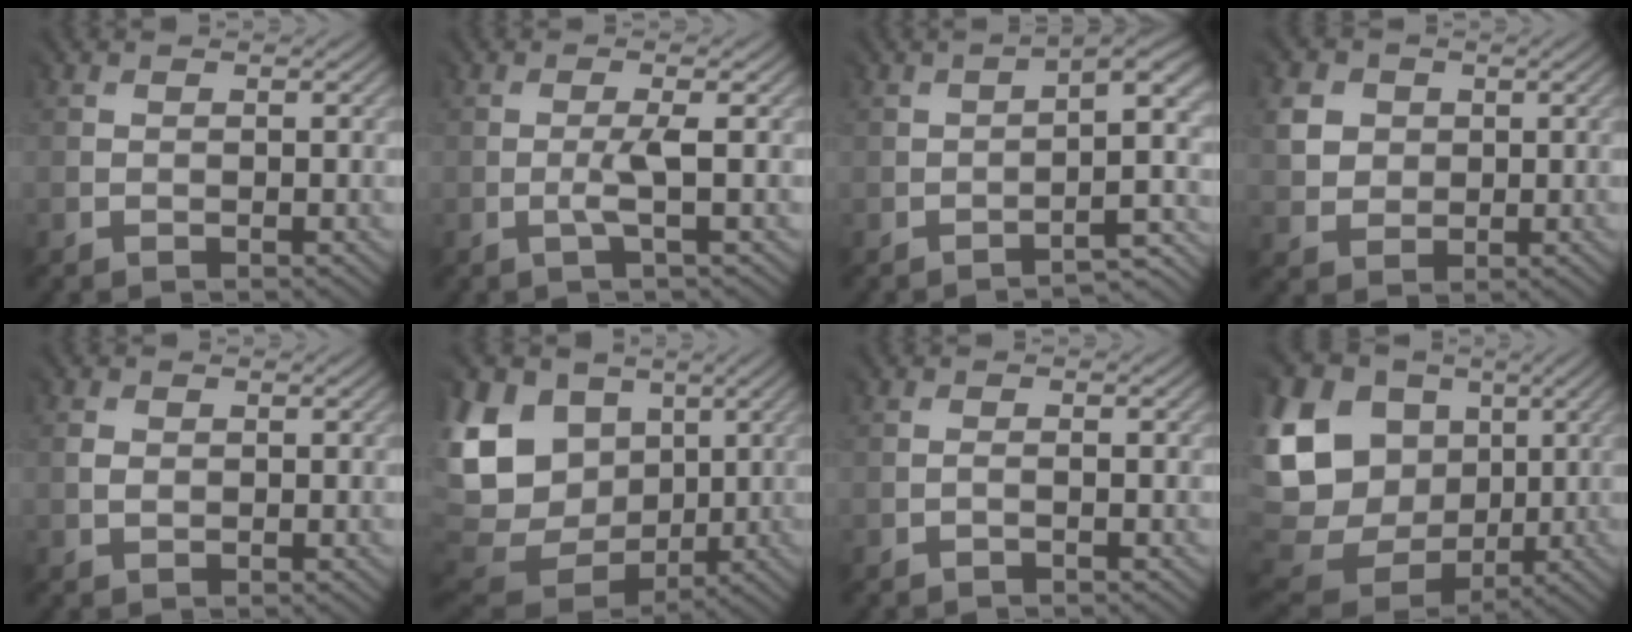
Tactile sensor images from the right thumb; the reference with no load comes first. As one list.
[{"total": 1.4, "force": [-0.5, -0.7, 1.2], "torque": [-0.025, 0.003, -0.016]}, {"total": 6.0, "force": [-3.6, 0.7, 4.8], "torque": [-0.050, 0.009, -0.054]}, {"total": 3.5, "force": [1.4, 3.2, 0.0], "torque": [-0.022, 0.001, 0.020]}, {"total": 0.9, "force": [0.2, 0.9, 0.0], "torque": [0.000, -0.003, 0.005]}, {"total": 15.7, "force": [3.2, 13.3, 7.8], "torque": [-0.238, -0.001, 0.091]}, {"total": 0.7, "force": [-0.3, -0.5, -0.3], "torque": [0.005, 0.000, -0.006]}, {"total": 17.2, "force": [2.9, 14.7, 8.5], "torque": [-0.240, -0.003, 0.086]}]